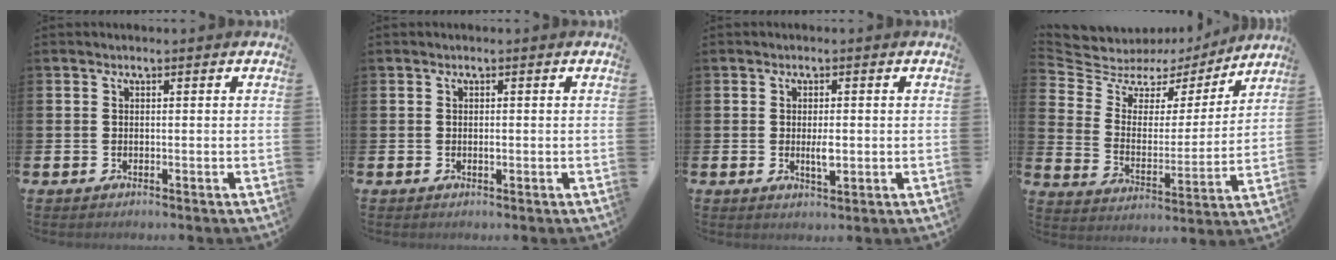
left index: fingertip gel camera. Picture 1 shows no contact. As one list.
[{"total": 0.5, "force": [0.0, 0.3, 0.5], "torque": [-0.003, -0.003, -0.002]}, {"total": 2.3, "force": [0.0, 0.9, 2.2], "torque": [-0.026, -0.006, -0.005]}, {"total": 6.7, "force": [5.5, 3.7, 1.0], "torque": [-0.062, -0.042, 0.091]}]